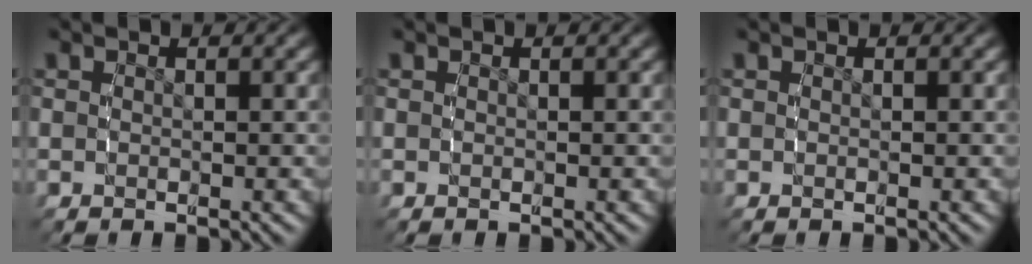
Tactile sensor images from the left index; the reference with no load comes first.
{"total": 0.0}
{"total": 0.0}